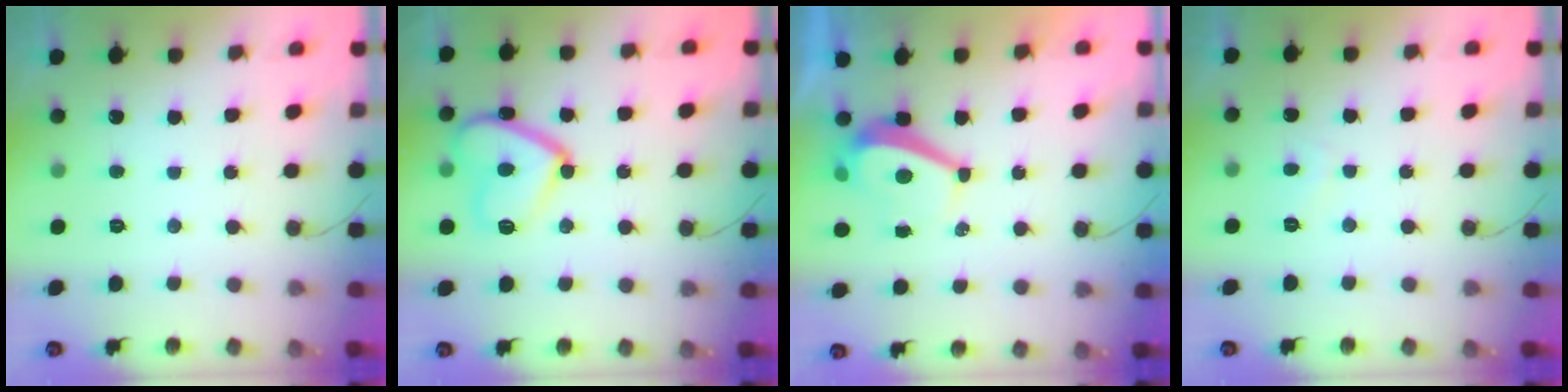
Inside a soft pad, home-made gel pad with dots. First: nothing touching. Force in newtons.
{"total": 14.3, "press": 14.2, "slide": 1.2}
{"total": 5.1, "press": 5.1, "slide": 0.5}
{"total": 1.8, "press": 1.7, "slide": 0.6}